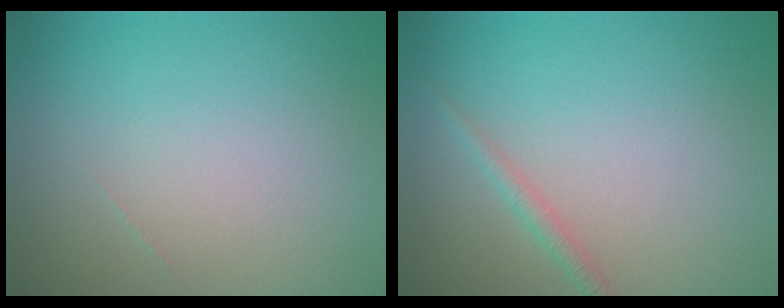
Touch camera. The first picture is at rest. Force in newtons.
{"total": 1.2, "press": 1.2, "slide": 0.0}